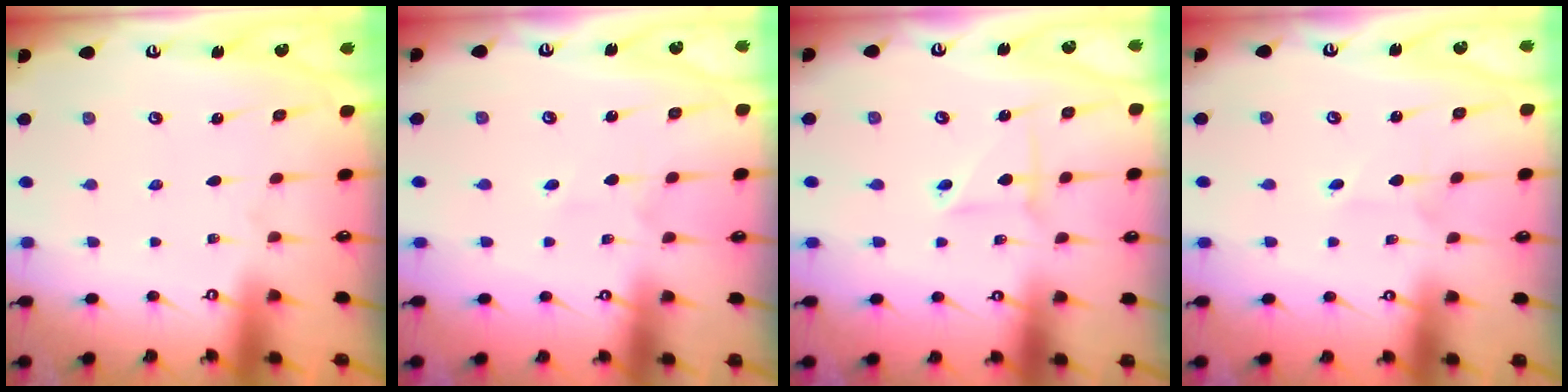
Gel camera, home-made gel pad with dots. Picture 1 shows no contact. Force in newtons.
{"total": 2.5, "press": 2.5, "slide": 0.3}
{"total": 3.2, "press": 3.1, "slide": 0.7}
{"total": 1.6, "press": 1.5, "slide": 0.1}